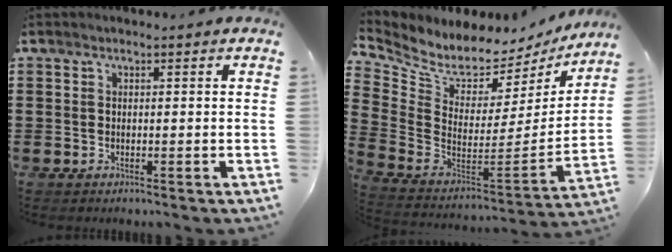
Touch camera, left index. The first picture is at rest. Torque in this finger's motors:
{"motor_torque": [1.42, -0.71, 0.42, 0.05]}